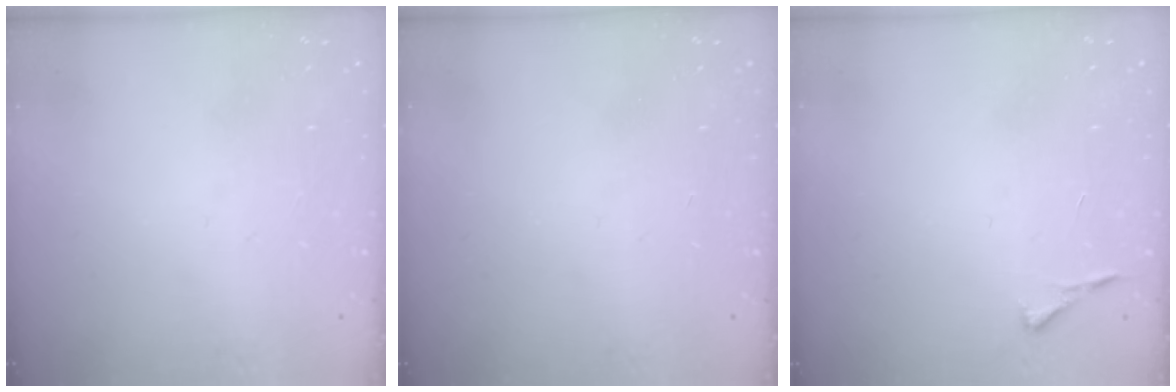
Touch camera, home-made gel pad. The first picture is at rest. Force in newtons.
{"total": 0.0}
{"total": 3.5, "press": 3.4, "slide": 0.5}